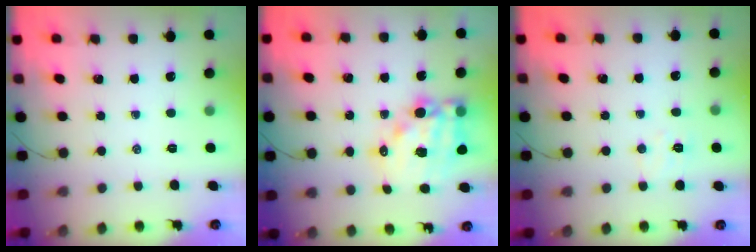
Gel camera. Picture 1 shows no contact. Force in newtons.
{"total": 15.2, "press": 14.8, "slide": 3.6}
{"total": 3.8, "press": 3.7, "slide": 0.9}